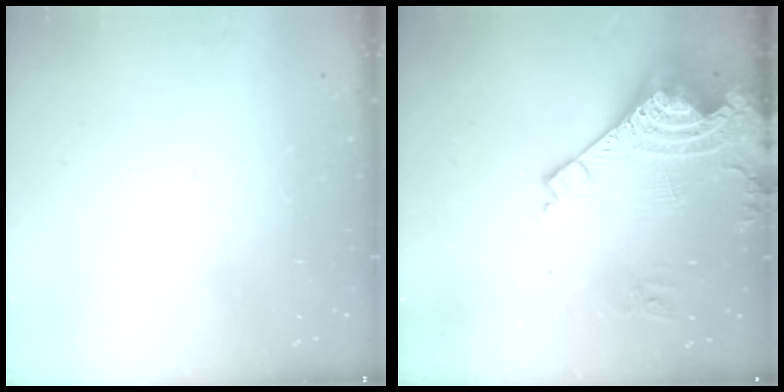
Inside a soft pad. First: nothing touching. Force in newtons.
{"total": 16.1, "press": 16.0, "slide": 1.9}